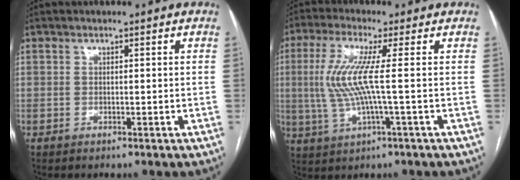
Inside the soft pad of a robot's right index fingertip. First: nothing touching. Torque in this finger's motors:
{"motor_torque": [0.36, 0.03, 0.60, 0.21]}